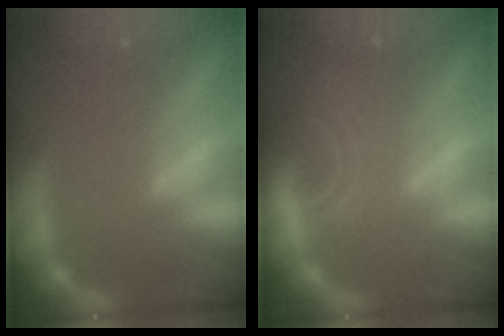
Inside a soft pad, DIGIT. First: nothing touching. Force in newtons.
{"total": 5.1}